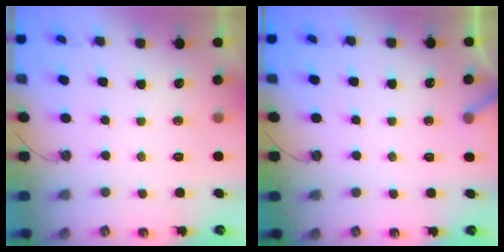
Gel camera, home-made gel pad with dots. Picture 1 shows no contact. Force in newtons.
{"total": 2.8, "press": 2.8, "slide": 0.2}